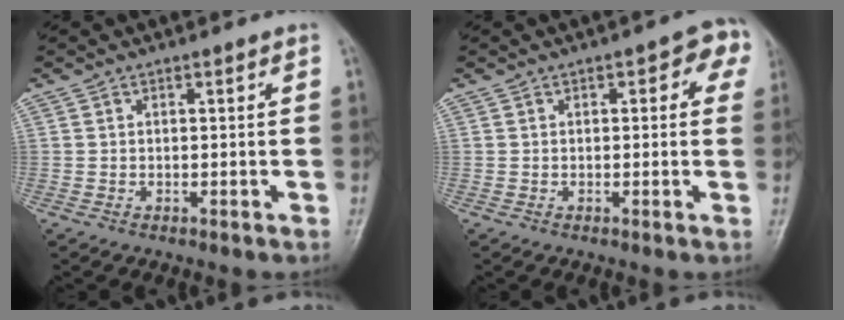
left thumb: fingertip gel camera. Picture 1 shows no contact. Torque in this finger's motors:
{"motor_torque": [-0.15, 0.48, 0.05, -0.14, 0.06]}